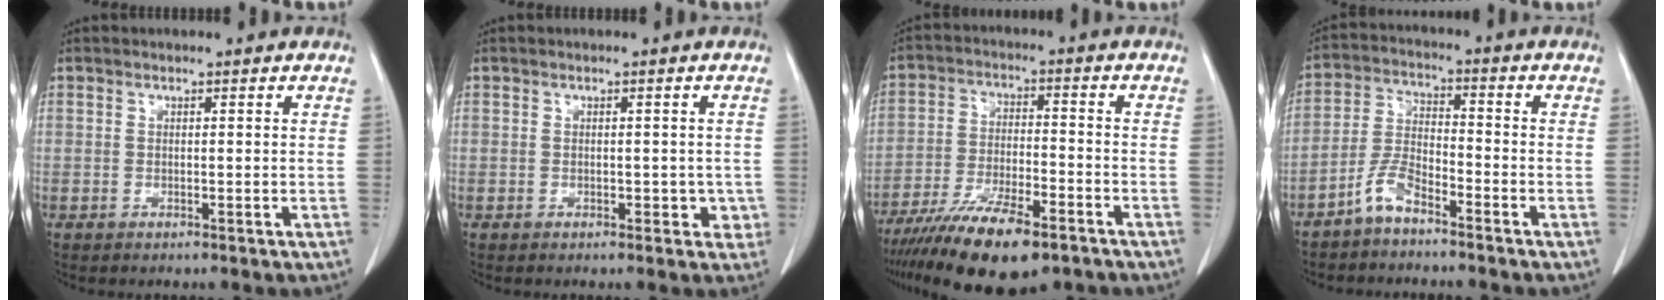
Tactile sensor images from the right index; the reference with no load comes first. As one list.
[{"total": 2.5, "force": [-0.7, 1.8, 1.6], "torque": [-0.005, 0.008, -0.004]}, {"total": 14.9, "force": [-10.5, 3.6, 9.9], "torque": [-0.182, -0.030, -0.180]}, {"total": 5.4, "force": [-4.2, 1.4, 3.1], "torque": [-0.076, 0.001, -0.088]}]